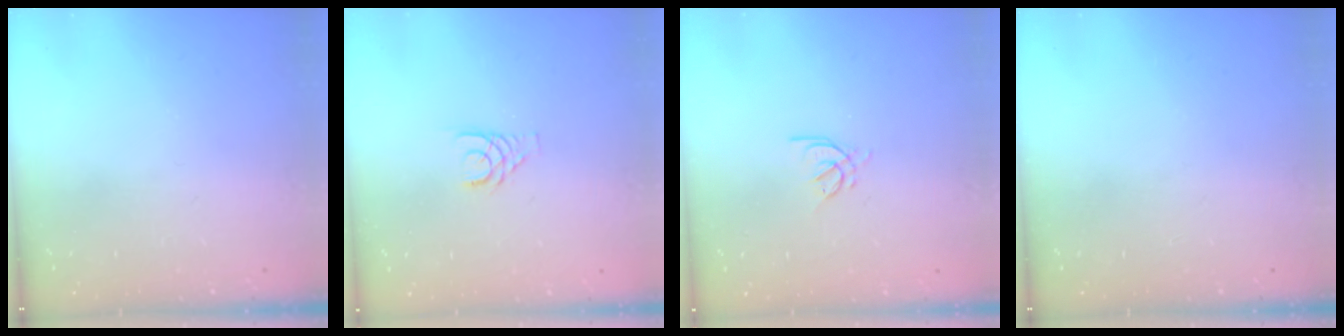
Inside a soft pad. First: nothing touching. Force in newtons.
{"total": 3.8, "press": 3.8, "slide": 0.4}
{"total": 3.7, "press": 3.6, "slide": 0.7}
{"total": 0.0}